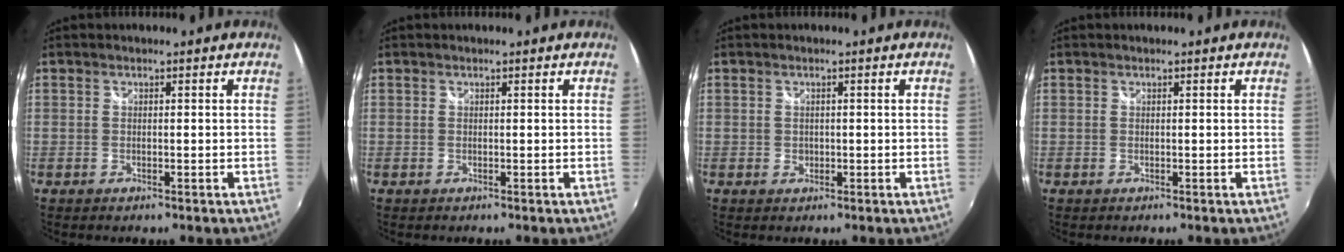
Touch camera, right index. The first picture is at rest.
{"total": 0.0}
{"total": 1.1, "force": [-0.1, 1.1, 0.3], "torque": [-0.002, -0.001, -0.001]}
{"total": 0.0}